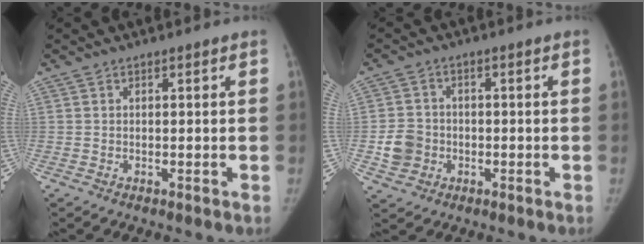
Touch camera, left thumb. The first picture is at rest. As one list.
[{"total": 5.8, "force": [-1.3, 5.2, 2.2], "torque": [-0.029, 0.013, -0.023]}]